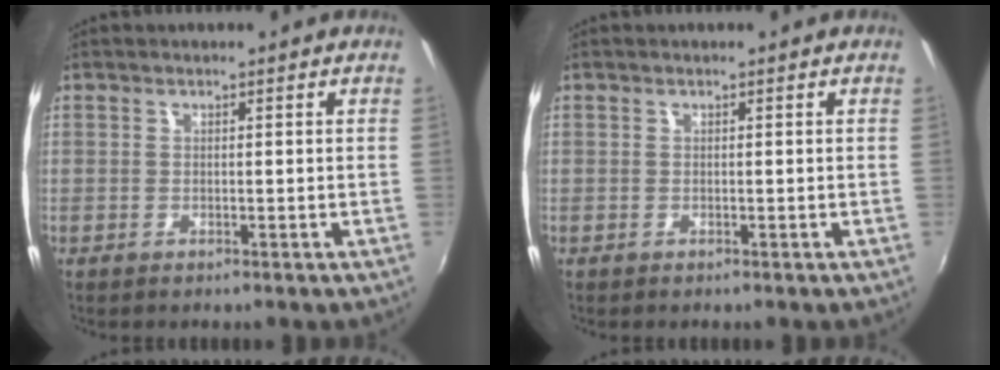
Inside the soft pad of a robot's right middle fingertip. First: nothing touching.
{"total": 0.0}